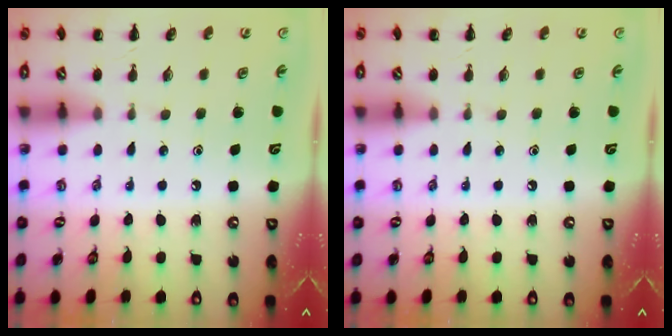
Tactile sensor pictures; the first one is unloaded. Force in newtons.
{"total": 0.0}